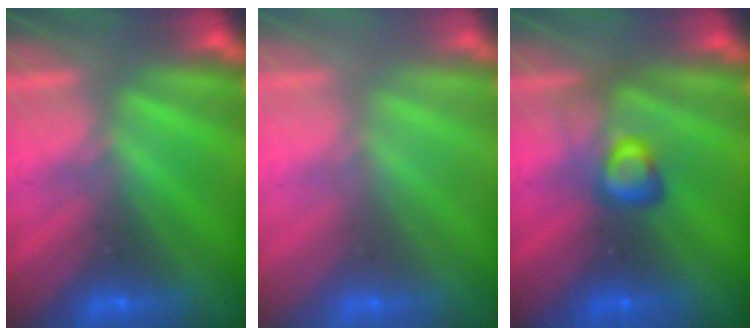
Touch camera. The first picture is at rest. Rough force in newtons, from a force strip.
{"total": 2.4}
{"total": 2.8}